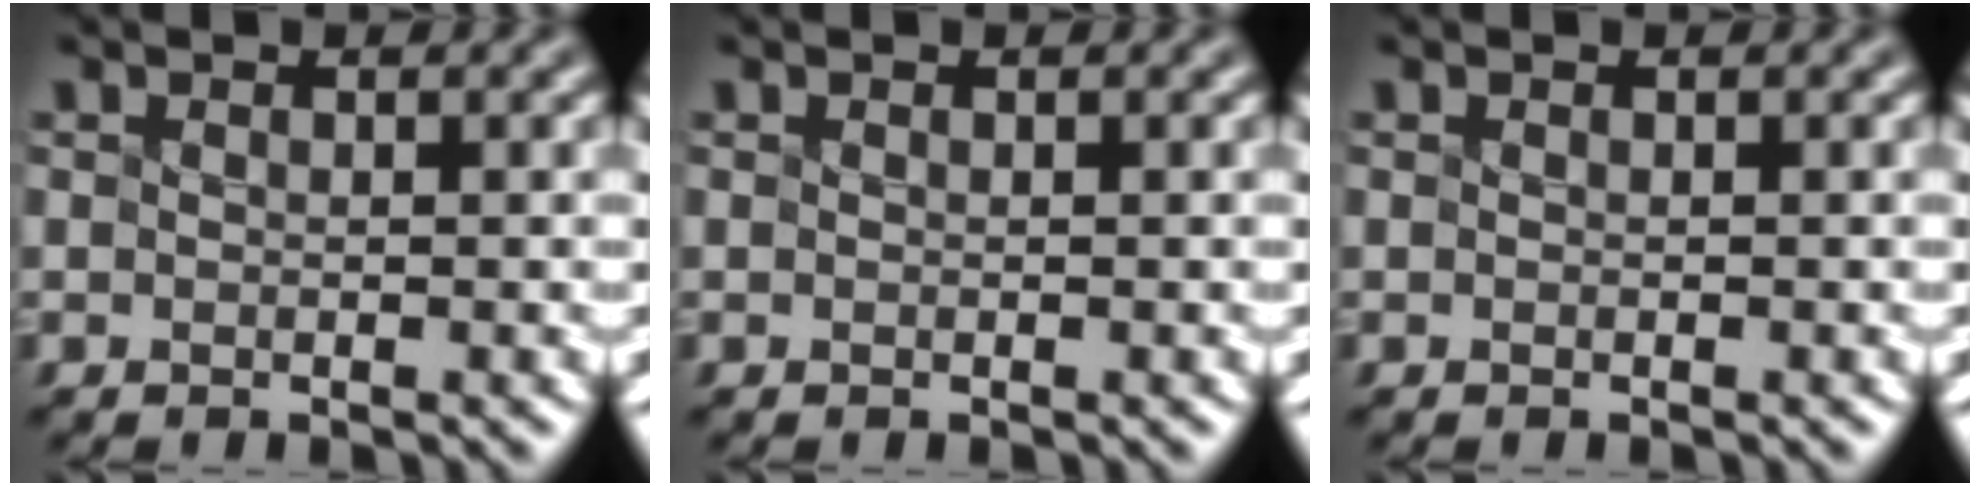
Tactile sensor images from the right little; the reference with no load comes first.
{"total": 0.0}
{"total": 0.0}